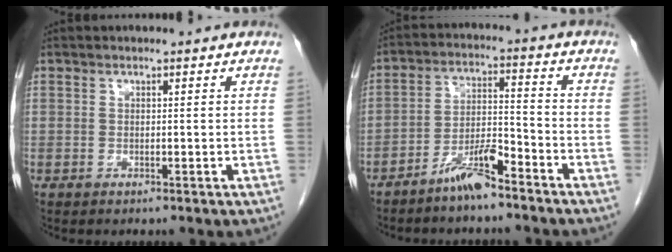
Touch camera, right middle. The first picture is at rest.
{"total": 6.8, "force": [-5.3, 1.1, 4.1], "torque": [-0.078, 0.004, -0.101]}